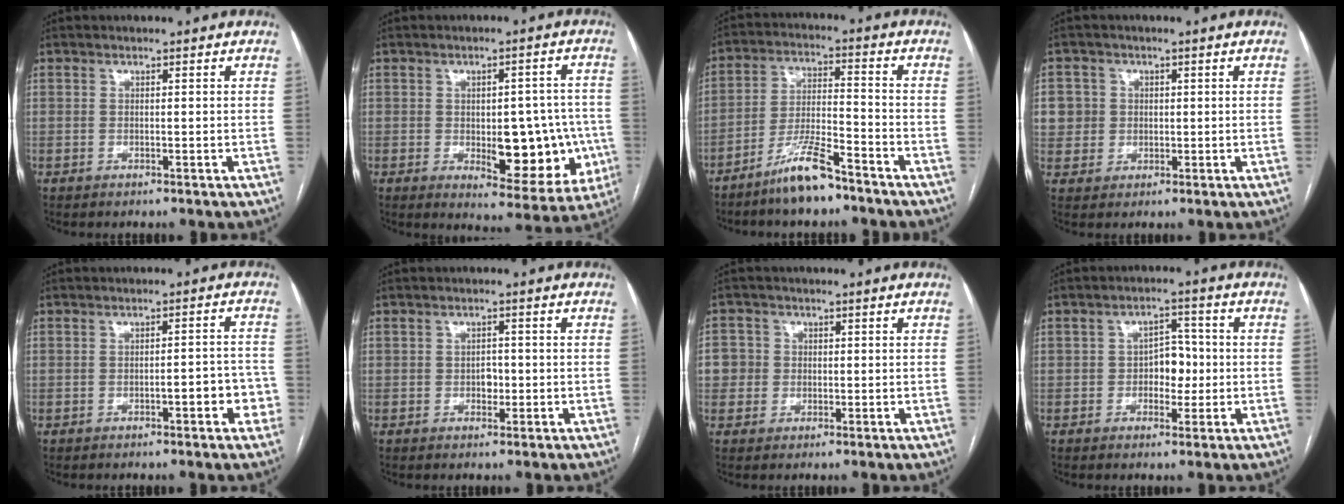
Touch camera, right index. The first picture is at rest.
{"total": 12.9, "force": [-2.4, 5.7, 11.3], "torque": [-0.127, 0.009, -0.013]}
{"total": 8.9, "force": [-6.8, 1.1, 5.6], "torque": [-0.112, -0.012, -0.130]}
{"total": 6.0, "force": [1.0, 5.8, 0.6], "torque": [-0.010, 0.018, 0.024]}
{"total": 4.7, "force": [-1.9, 1.3, 4.1], "torque": [-0.043, 0.017, -0.023]}
{"total": 1.9, "force": [-0.5, 1.3, 1.3], "torque": [-0.016, 0.005, -0.005]}
{"total": 4.2, "force": [0.0, 4.2, 0.4], "torque": [0.003, 0.017, 0.000]}
{"total": 4.8, "force": [-0.6, 3.0, 3.6], "torque": [-0.049, 0.015, -0.010]}